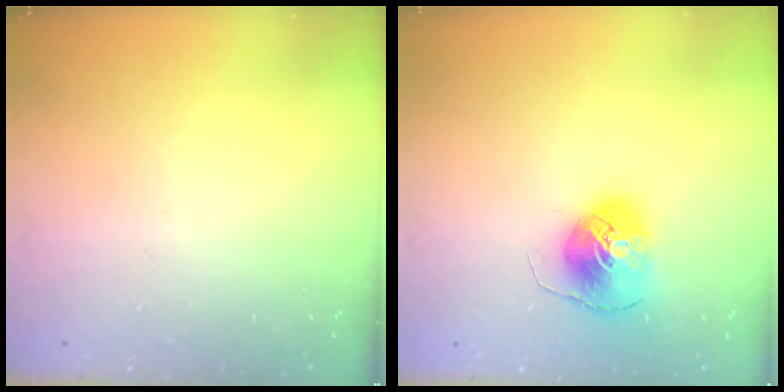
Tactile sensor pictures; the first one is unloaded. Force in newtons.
{"total": 8.1, "press": 8.0, "slide": 1.2}